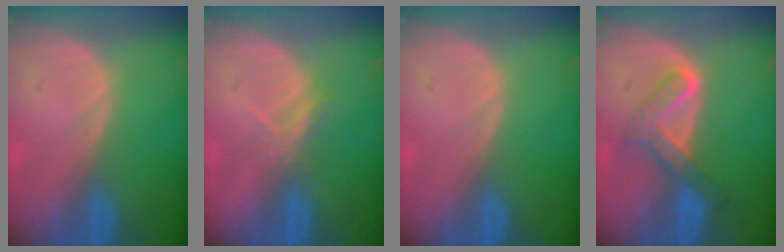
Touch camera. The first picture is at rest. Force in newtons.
{"total": 2.3, "press": 2.1, "slide": 0.9}
{"total": 0.0}
{"total": 5.7, "press": 5.6, "slide": 1.2}